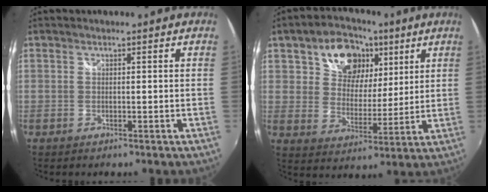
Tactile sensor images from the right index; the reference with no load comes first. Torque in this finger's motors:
{"motor_torque": [0.43, 0.38, 0.18, 0.07]}